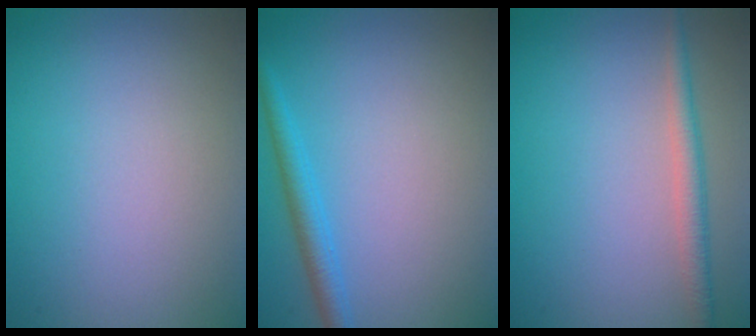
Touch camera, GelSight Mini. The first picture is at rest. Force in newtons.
{"total": 2.2, "press": 2.2, "slide": 0.1}
{"total": 2.2, "press": 2.2, "slide": 0.0}